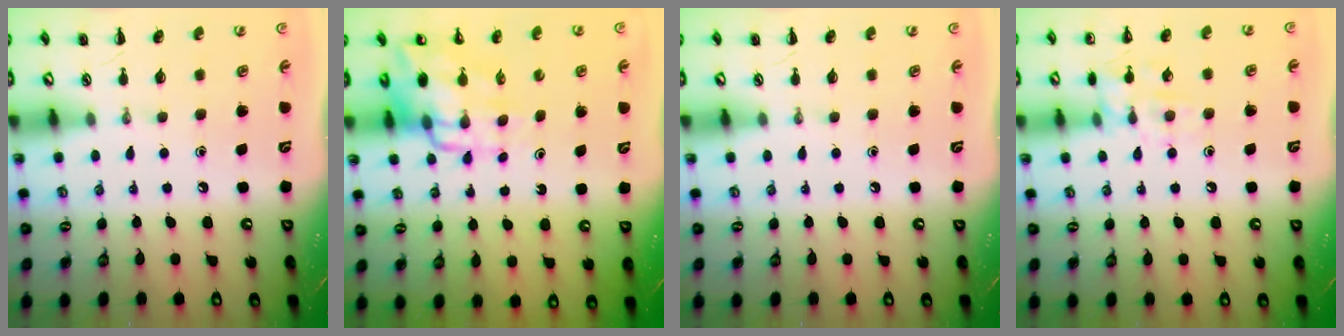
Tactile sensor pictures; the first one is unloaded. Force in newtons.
{"total": 13.0, "press": 12.5, "slide": 3.7}
{"total": 0.0}
{"total": 9.2, "press": 9.1, "slide": 1.2}